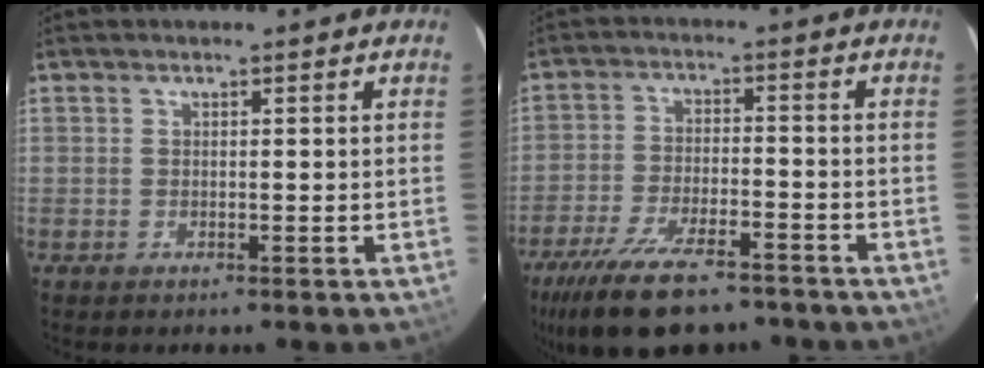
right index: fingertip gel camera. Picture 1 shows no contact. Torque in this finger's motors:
{"motor_torque": [1.23, -0.91, 0.69, 0.13]}